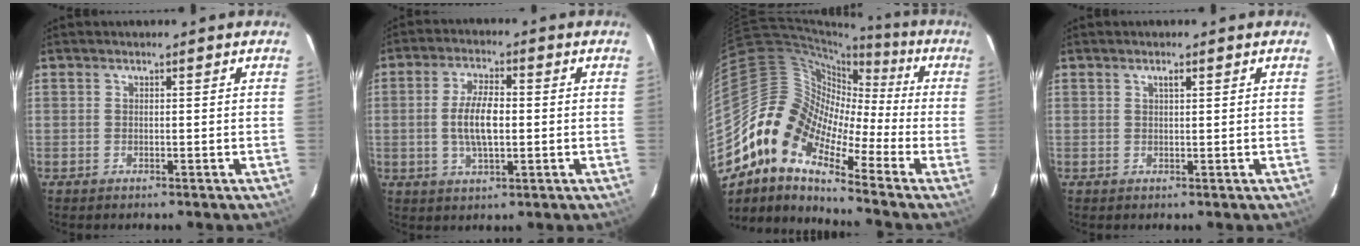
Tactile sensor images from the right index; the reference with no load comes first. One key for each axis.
{"total": 7.7, "fx": -0.4, "fy": 3.0, "fz": 7.1, "tx": -0.139, "ty": 0.004, "tz": -0.007}
{"total": 12.2, "fx": -7.4, "fy": 6.4, "fz": 7.2, "tx": -0.116, "ty": 0.013, "tz": -0.168}
{"total": 1.2, "fx": 0.6, "fy": 0.4, "fz": 0.9, "tx": -0.015, "ty": 0.002, "tz": 0.011}